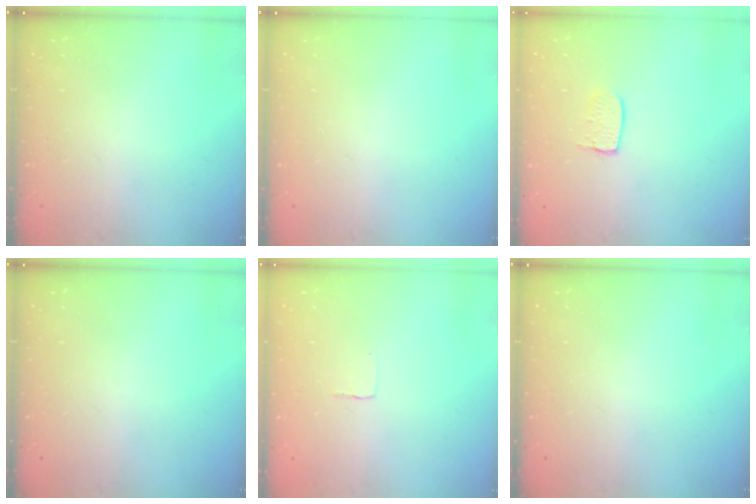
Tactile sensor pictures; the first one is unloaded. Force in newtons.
{"total": 0.0}
{"total": 5.6, "press": 5.6, "slide": 0.4}
{"total": 0.0}
{"total": 1.9, "press": 1.9, "slide": 0.1}
{"total": 0.0}